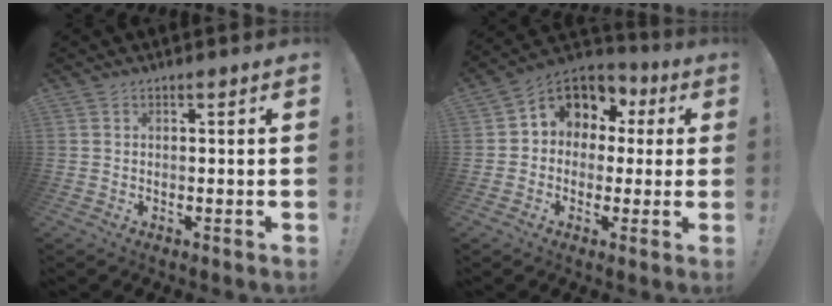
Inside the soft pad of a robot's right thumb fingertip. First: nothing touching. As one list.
[{"total": 9.2, "force": [2.3, 7.9, 4.2], "torque": [-0.069, -0.007, 0.050]}]